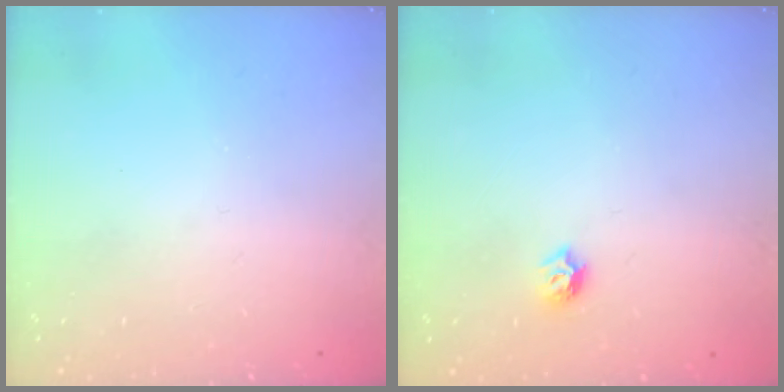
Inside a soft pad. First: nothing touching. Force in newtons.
{"total": 4.7, "press": 4.7, "slide": 0.7}